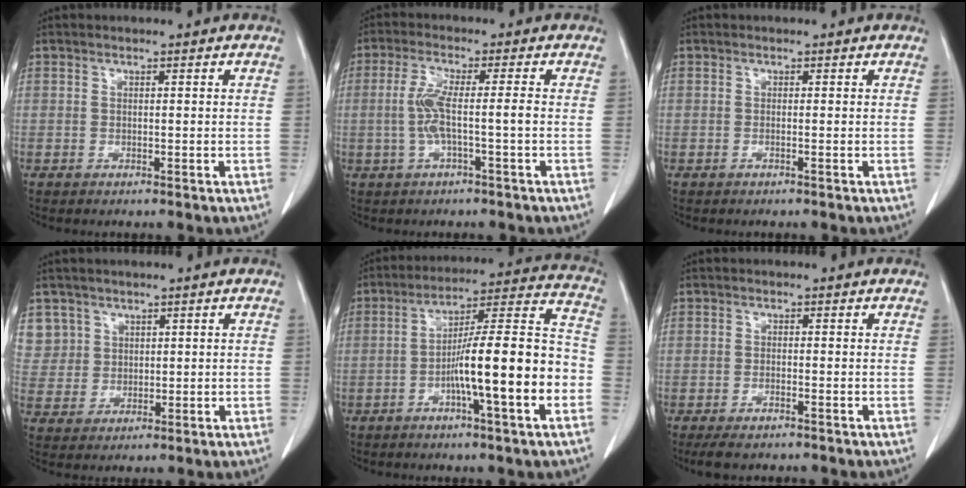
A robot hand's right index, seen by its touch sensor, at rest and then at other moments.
{"total": 5.2, "force": [-0.9, 0.0, 5.1], "torque": [-0.111, 0.008, -0.016]}
{"total": 0.0}
{"total": 5.6, "force": [2.9, 4.8, -0.3], "torque": [0.016, 0.006, 0.062]}
{"total": 16.6, "force": [-4.8, 0.9, 15.9], "torque": [-0.246, 0.017, -0.076]}
{"total": 3.5, "force": [-2.8, 0.9, 2.0], "torque": [-0.033, -0.007, -0.042]}